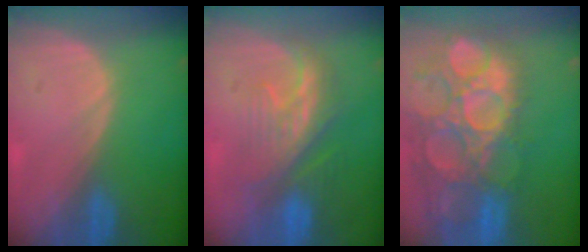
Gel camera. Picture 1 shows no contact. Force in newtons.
{"total": 8.3, "press": 8.1, "slide": 1.9}
{"total": 15.4, "press": 12.7, "slide": 8.7}